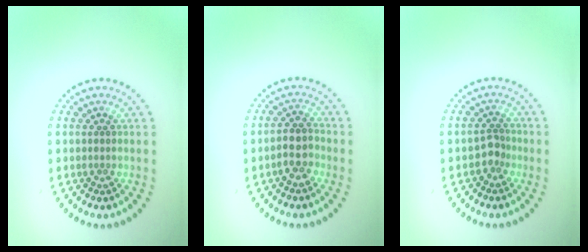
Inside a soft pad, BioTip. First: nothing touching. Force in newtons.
{"total": 2.4, "press": 2.1, "slide": 1.2}
{"total": 1.4, "press": 1.0, "slide": 0.9}